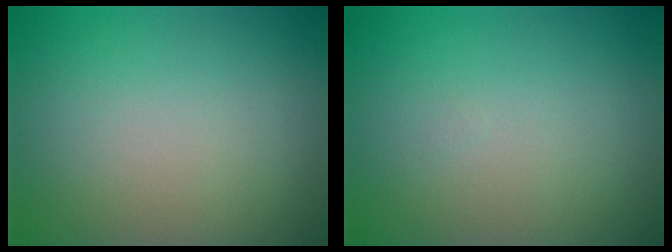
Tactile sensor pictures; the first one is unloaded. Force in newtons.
{"total": 0.0}